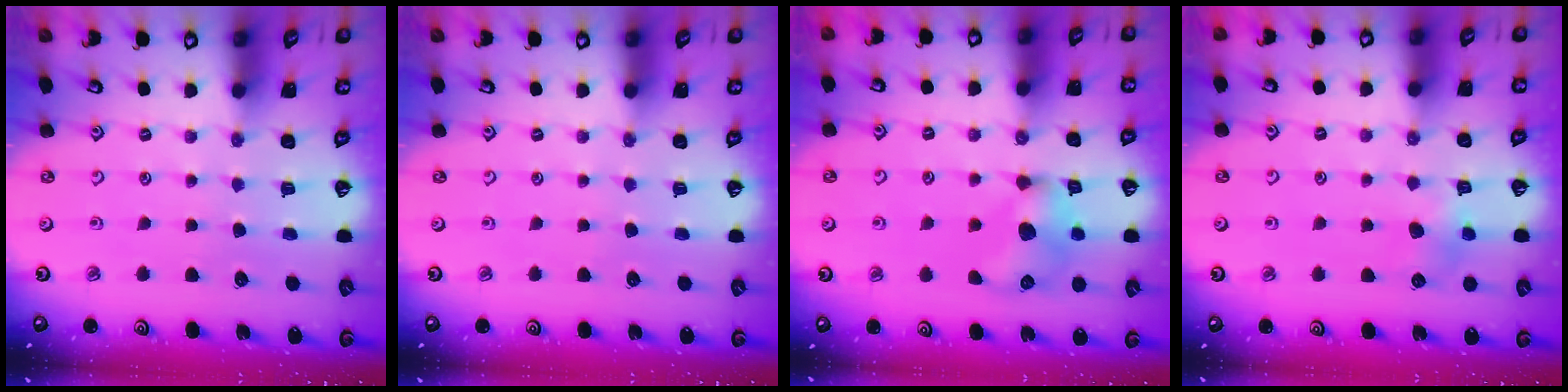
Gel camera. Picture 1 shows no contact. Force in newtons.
{"total": 0.0}
{"total": 12.1, "press": 12.0, "slide": 1.0}
{"total": 4.7, "press": 4.6, "slide": 0.5}